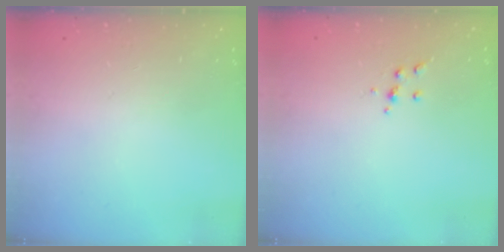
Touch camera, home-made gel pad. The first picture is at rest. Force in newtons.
{"total": 4.0, "press": 3.9, "slide": 0.9}